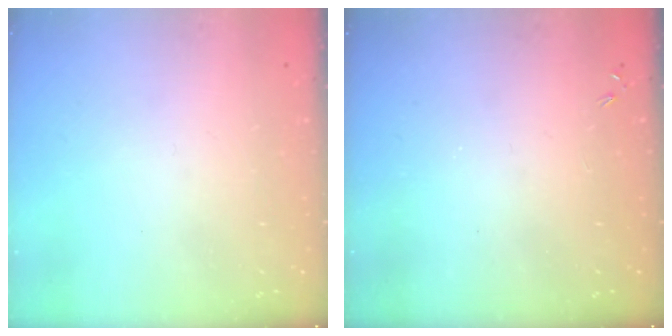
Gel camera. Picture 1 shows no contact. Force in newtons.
{"total": 0.0}